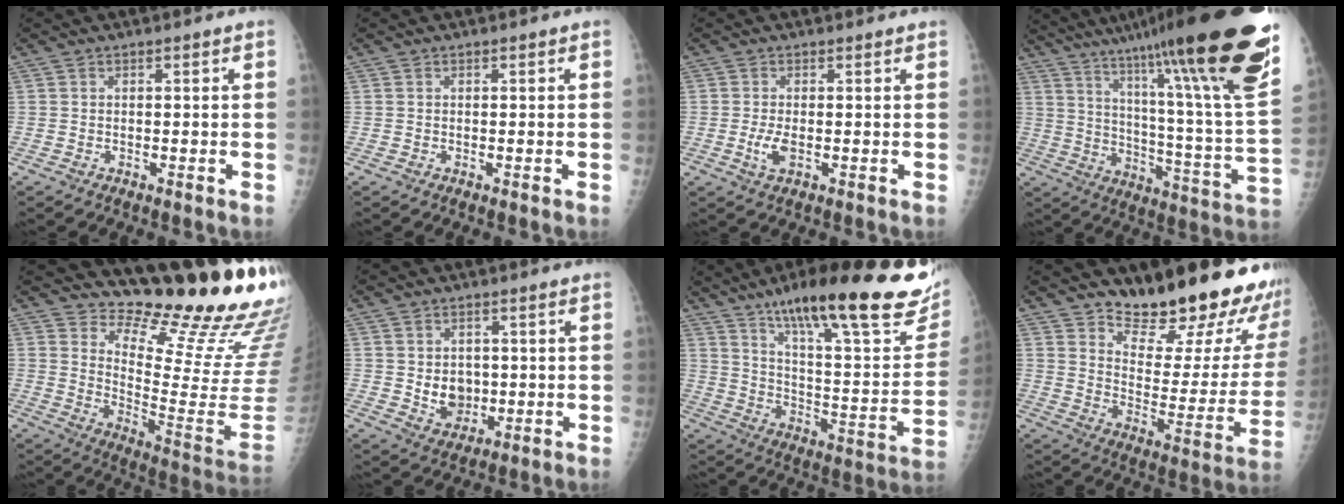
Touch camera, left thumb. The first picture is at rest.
{"total": 0.0}
{"total": 3.0, "force": [0.0, 1.3, 2.6], "torque": [-0.058, -0.002, 0.001]}
{"total": 35.1, "force": [24.2, 2.9, 25.3], "torque": [-0.315, -0.107, 0.354]}
{"total": 21.6, "force": [18.8, 3.0, 10.4], "torque": [-0.121, -0.199, 0.256]}
{"total": 5.5, "force": [0.4, 4.5, 3.2], "torque": [-0.025, -0.009, 0.021]}
{"total": 31.3, "force": [19.6, 7.0, 23.4], "torque": [-0.303, -0.051, 0.296]}
{"total": 23.9, "force": [19.6, 6.5, 12.0], "torque": [-0.131, -0.157, 0.267]}